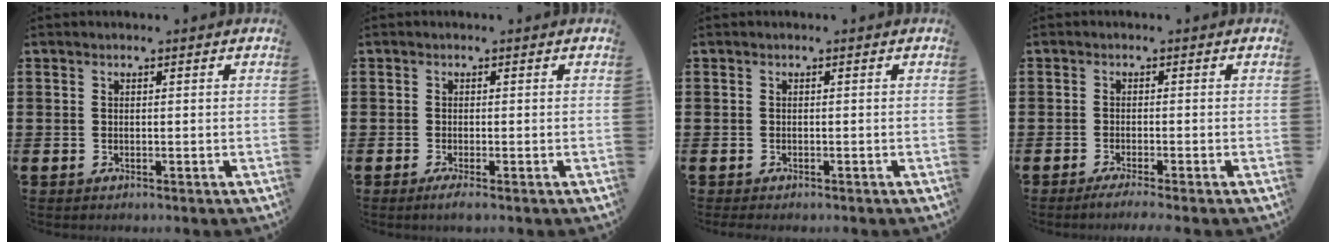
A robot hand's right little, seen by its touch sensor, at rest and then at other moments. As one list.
[{"total": 1.0, "force": [-0.4, 0.1, 1.0], "torque": [-0.009, -0.007, -0.009]}, {"total": 0.0}, {"total": 1.4, "force": [-1.0, -0.1, 1.0], "torque": [-0.013, -0.002, -0.019]}]